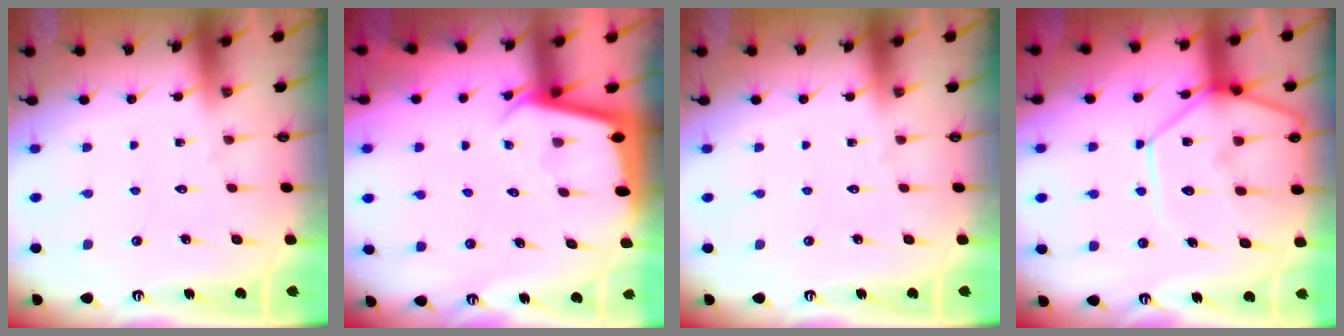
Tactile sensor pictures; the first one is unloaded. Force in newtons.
{"total": 2.3, "press": 2.3, "slide": 0.1}
{"total": 0.0}
{"total": 15.0, "press": 14.9, "slide": 1.4}